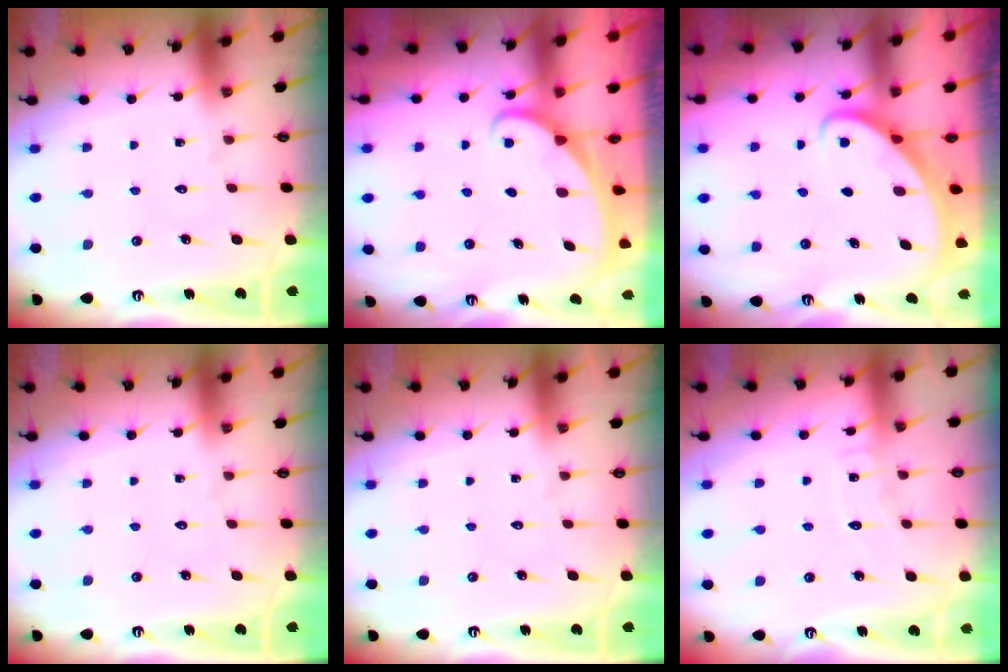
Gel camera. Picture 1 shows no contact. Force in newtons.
{"total": 1.5, "press": 1.5, "slide": 0.1}
{"total": 2.7, "press": 2.6, "slide": 0.2}
{"total": 0.0}
{"total": 0.0}
{"total": 4.7, "press": 4.6, "slide": 0.5}